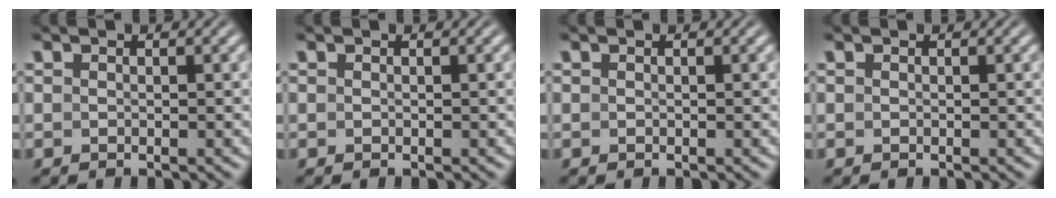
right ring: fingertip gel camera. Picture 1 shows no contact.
{"total": 0.0}
{"total": 0.0}
{"total": 0.0}